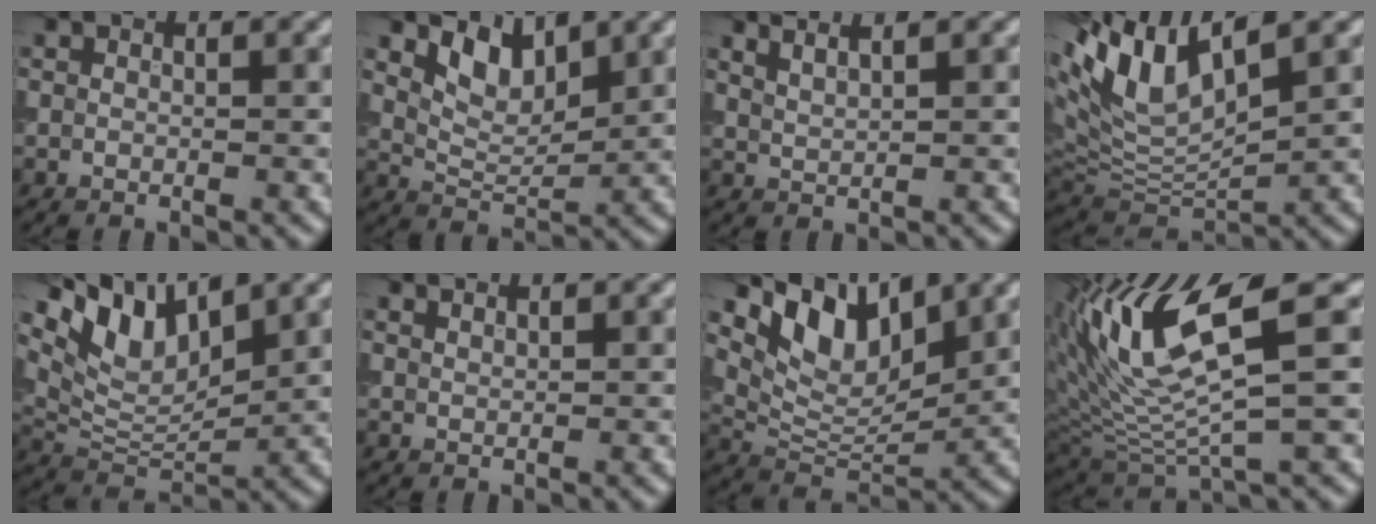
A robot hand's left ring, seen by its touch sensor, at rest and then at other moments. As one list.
[{"total": 3.8, "force": [2.4, 2.0, 2.3], "torque": [-0.051, -0.009, 0.044]}, {"total": 2.8, "force": [2.3, 0.8, 1.4], "torque": [-0.008, 0.010, 0.027]}, {"total": 9.1, "force": [4.4, 3.4, 7.2], "torque": [-0.156, 0.014, 0.080]}, {"total": 7.2, "force": [4.8, 3.1, 4.4], "torque": [-0.084, 0.002, 0.088]}, {"total": 0.9, "force": [0.8, 0.1, 0.2], "torque": [0.000, -0.004, 0.012]}, {"total": 7.2, "force": [4.5, 3.4, 4.5], "torque": [-0.079, -0.002, 0.077]}, {"total": 10.8, "force": [4.6, 3.0, 9.3], "torque": [-0.195, 0.004, 0.093]}]